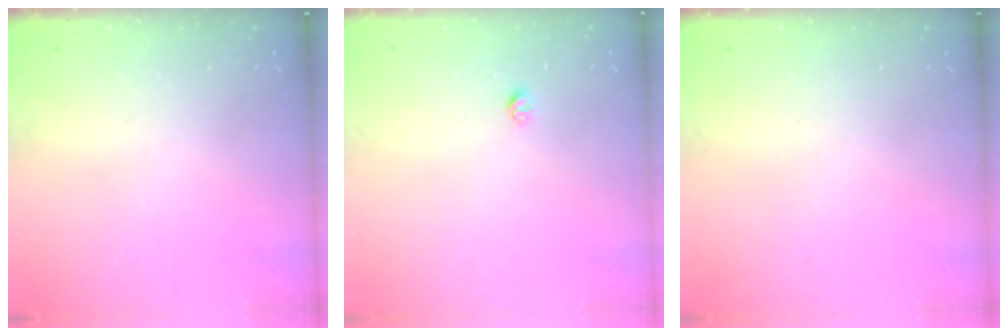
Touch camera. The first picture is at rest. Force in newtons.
{"total": 3.6, "press": 3.6, "slide": 0.3}
{"total": 0.0}